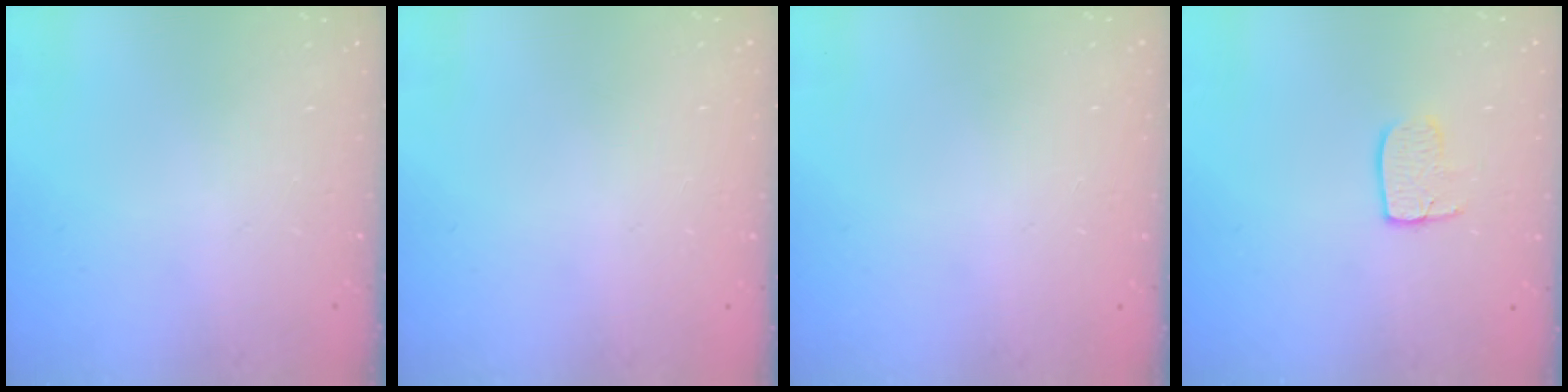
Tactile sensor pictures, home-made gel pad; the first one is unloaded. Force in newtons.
{"total": 0.0}
{"total": 0.0}
{"total": 5.9, "press": 5.9, "slide": 0.4}